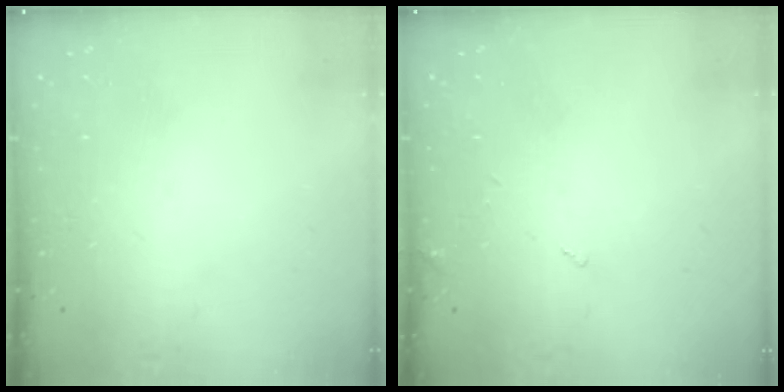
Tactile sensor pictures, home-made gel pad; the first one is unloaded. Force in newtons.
{"total": 2.2, "press": 2.2, "slide": 0.3}